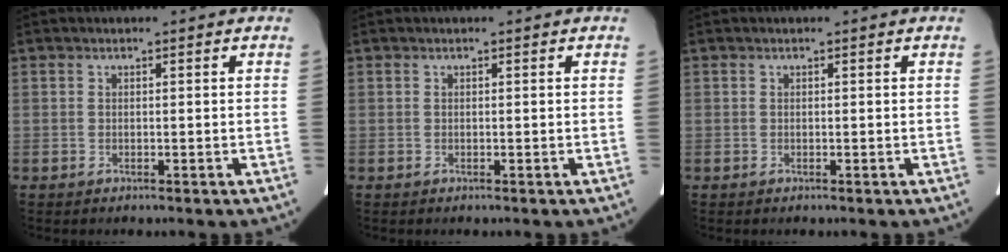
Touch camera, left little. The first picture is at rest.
{"total": 0.0}
{"total": 0.0}